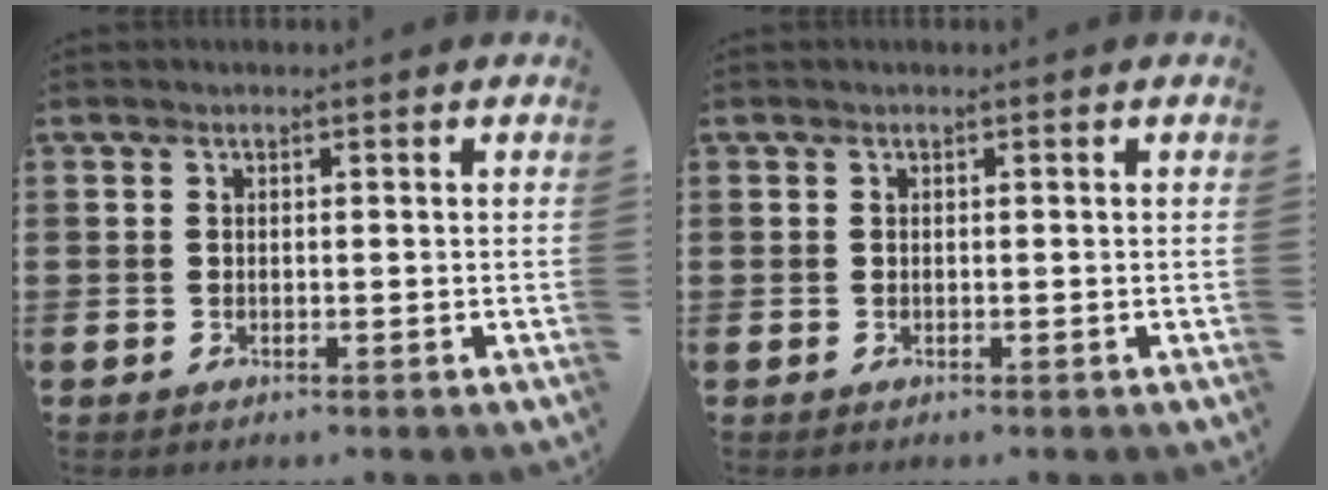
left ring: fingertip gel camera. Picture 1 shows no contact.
{"total": 0.0}